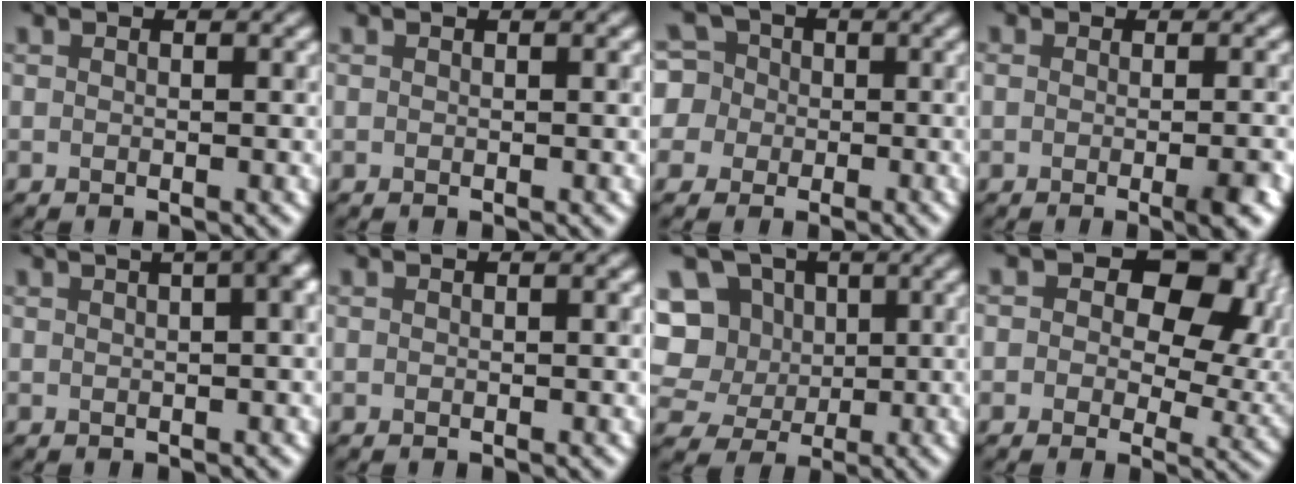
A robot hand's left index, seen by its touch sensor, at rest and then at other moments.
{"total": 0.6, "force": [0.2, 0.1, 0.5], "torque": [-0.005, 0.005, 0.001]}
{"total": 6.7, "force": [0.0, 6.5, 1.5], "torque": [-0.039, 0.031, -0.043]}
{"total": 2.6, "force": [-0.9, 0.6, 2.3], "torque": [-0.034, -0.007, -0.014]}
{"total": 11.7, "force": [4.6, 5.8, 9.1], "torque": [-0.036, 0.070, 0.019]}
{"total": 0.9, "force": [0.3, 0.2, 0.8], "torque": [-0.009, 0.006, 0.000]}
{"total": 10.0, "force": [2.7, 8.8, 3.8], "torque": [-0.084, 0.034, 0.028]}
{"total": 11.6, "force": [3.4, 7.4, 8.3], "torque": [-0.080, 0.004, 0.045]}